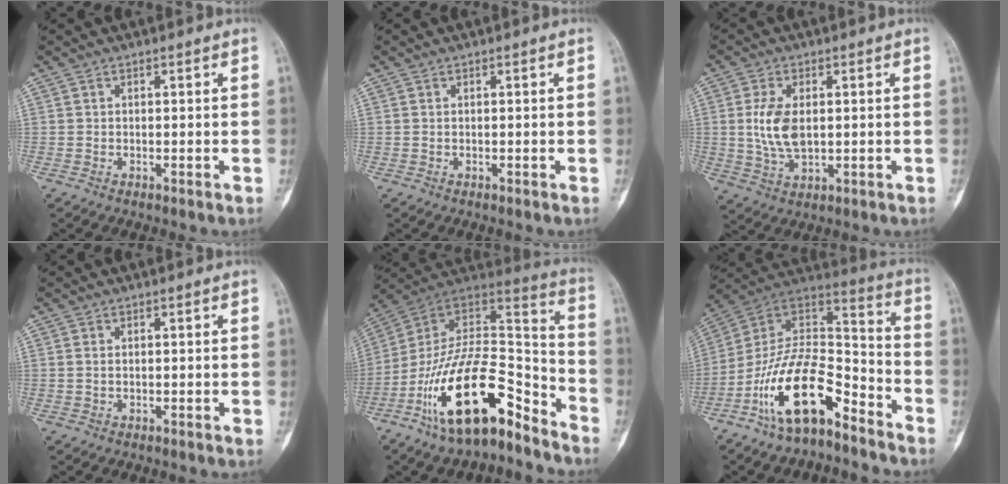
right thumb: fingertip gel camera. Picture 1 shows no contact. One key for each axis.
{"total": 0.0}
{"total": 8.1, "fx": 0.8, "fy": 4.5, "fz": 6.7, "tx": -0.135, "ty": -0.008, "tz": 0.021}
{"total": 0.9, "fx": 0.2, "fy": 0.5, "fz": 0.7, "tx": -0.019, "ty": 0.004, "tz": 0.008}
{"total": 22.9, "fx": -13.9, "fy": 9.1, "fz": 15.8, "tx": -0.266, "ty": 0.100, "tz": -0.240}
{"total": 18.8, "fx": -11.4, "fy": 7.9, "fz": 12.7, "tx": -0.211, "ty": 0.098, "tz": -0.206}